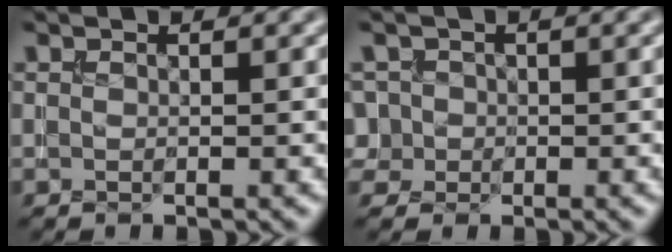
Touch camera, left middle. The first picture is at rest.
{"total": 3.1, "force": [-0.2, 2.9, 0.9], "torque": [-0.007, 0.026, -0.018]}